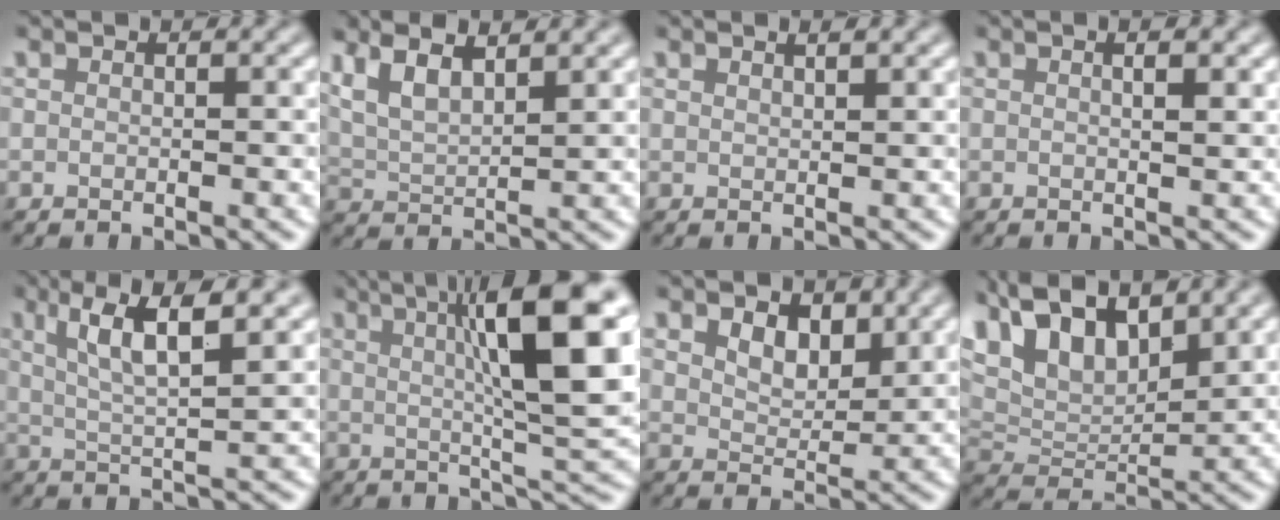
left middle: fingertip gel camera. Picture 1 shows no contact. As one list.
[{"total": 5.7, "force": [3.5, 2.1, 4.0], "torque": [-0.076, 0.017, 0.053]}, {"total": 1.0, "force": [0.8, 0.2, 0.6], "torque": [-0.008, 0.000, 0.013]}, {"total": 1.7, "force": [0.7, 0.5, 1.5], "torque": [-0.015, 0.000, 0.002]}, {"total": 6.3, "force": [2.8, 1.4, 5.5], "torque": [-0.093, 0.002, 0.049]}, {"total": 11.8, "force": [3.1, 2.2, 11.2], "torque": [-0.141, 0.007, 0.043]}, {"total": 3.5, "force": [1.8, 2.2, 2.0], "torque": [-0.045, -0.008, 0.029]}, {"total": 9.9, "force": [5.7, 4.6, 6.6], "torque": [-0.135, 0.016, 0.099]}]